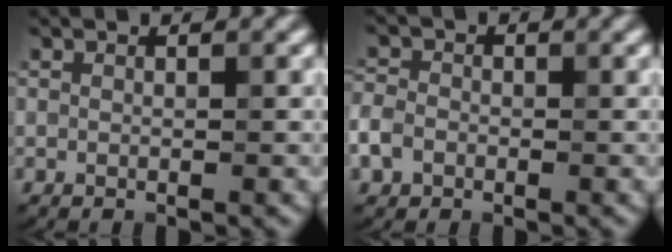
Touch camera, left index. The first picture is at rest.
{"total": 2.4, "force": [-1.0, 1.9, 1.0], "torque": [-0.021, 0.000, -0.029]}